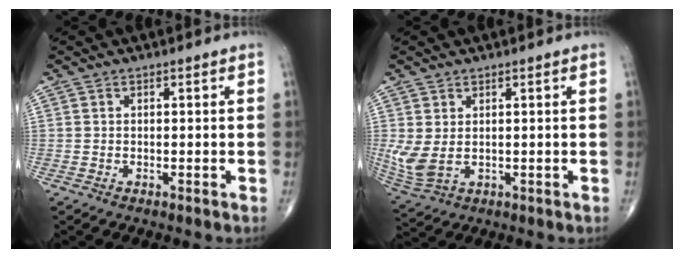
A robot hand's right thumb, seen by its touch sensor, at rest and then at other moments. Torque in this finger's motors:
{"motor_torque": [0.73, 0.66, 0.21, -0.43, 0.08]}